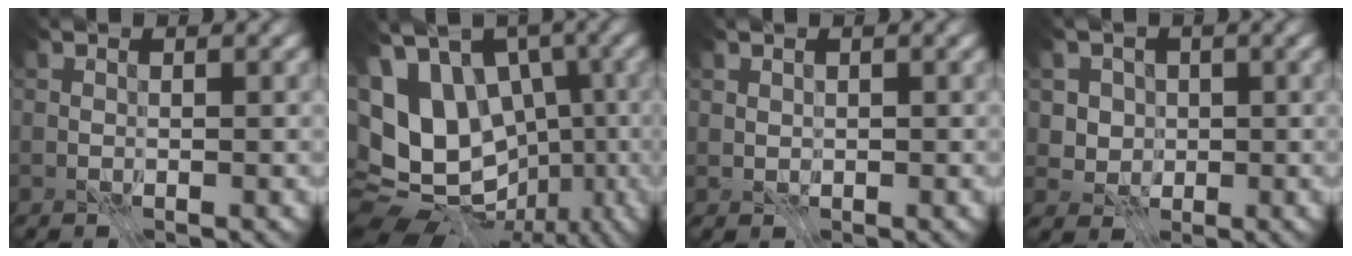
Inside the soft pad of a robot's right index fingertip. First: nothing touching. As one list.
[{"total": 14.2, "force": [1.2, 10.8, 9.2], "torque": [-0.170, 0.020, 0.032]}, {"total": 0.6, "force": [0.4, 0.4, 0.2], "torque": [-0.005, 0.000, 0.008]}, {"total": 2.9, "force": [0.5, 2.7, 0.8], "torque": [-0.019, -0.008, 0.014]}]